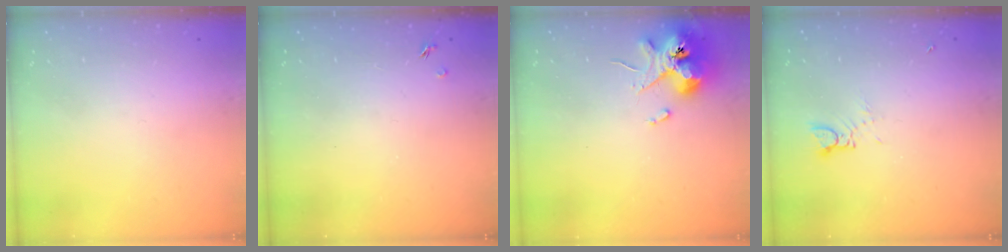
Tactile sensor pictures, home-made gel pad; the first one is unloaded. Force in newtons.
{"total": 1.3, "press": 1.3, "slide": 0.3}
{"total": 11.2, "press": 11.0, "slide": 1.7}
{"total": 2.7, "press": 2.7, "slide": 0.3}